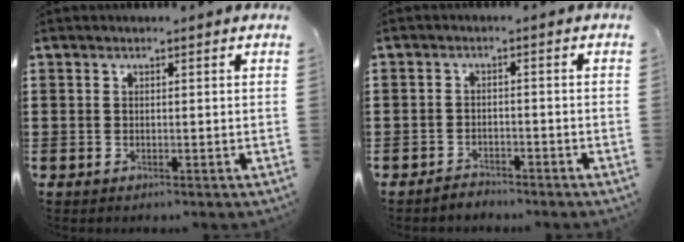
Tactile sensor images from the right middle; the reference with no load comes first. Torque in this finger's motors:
{"motor_torque": [0.58, -0.22, 0.00, 0.00]}